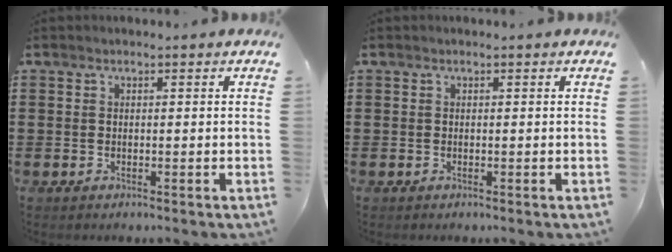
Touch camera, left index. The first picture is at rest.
{"total": 0.0}